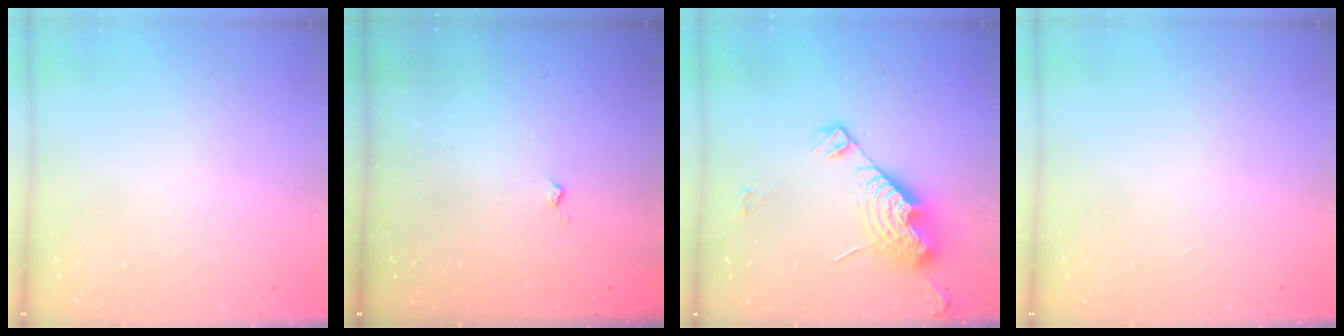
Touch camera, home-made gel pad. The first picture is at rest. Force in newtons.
{"total": 2.4, "press": 2.3, "slide": 0.5}
{"total": 13.8, "press": 13.7, "slide": 1.3}
{"total": 0.0}